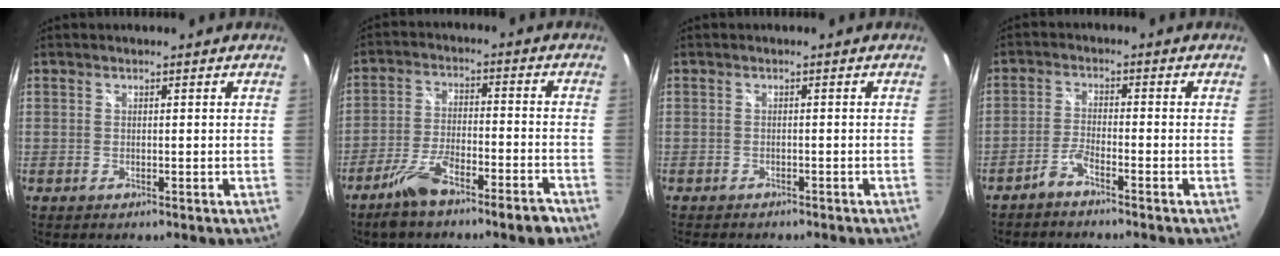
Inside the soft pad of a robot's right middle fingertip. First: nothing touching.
{"total": 10.0, "force": [-7.3, 1.6, 6.6], "torque": [-0.137, -0.007, -0.127]}
{"total": 4.0, "force": [-3.6, 0.9, 1.4], "torque": [-0.029, -0.012, -0.051]}
{"total": 2.8, "force": [-2.3, 0.2, 1.5], "torque": [-0.051, 0.008, -0.051]}